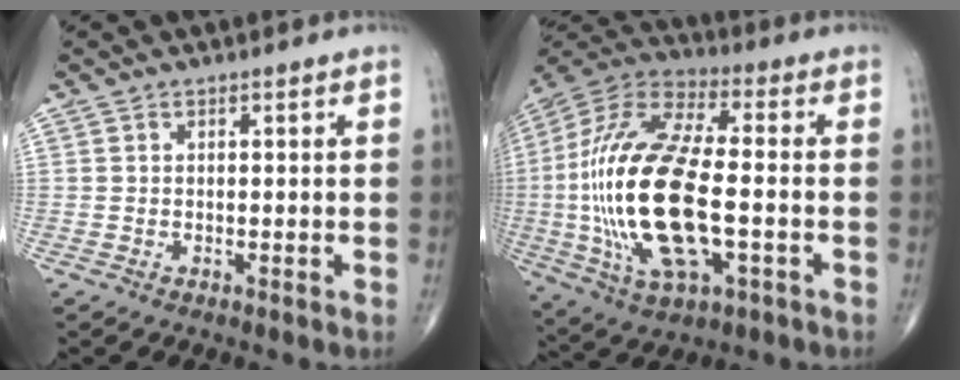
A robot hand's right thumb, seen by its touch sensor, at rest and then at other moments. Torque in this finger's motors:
{"motor_torque": [2.57, 2.43, 2.78, -0.01, 1.05]}